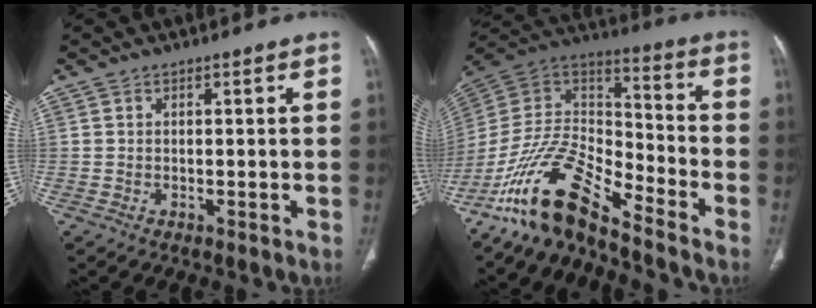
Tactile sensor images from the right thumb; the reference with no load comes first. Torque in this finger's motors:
{"motor_torque": [0.23, 0.34, 1.49, -1.29, 0.18]}